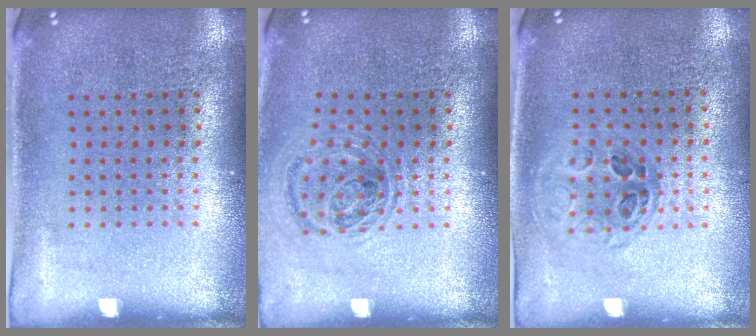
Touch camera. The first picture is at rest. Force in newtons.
{"total": 1.0, "press": 0.9, "slide": 0.2}
{"total": 0.9, "press": 0.9, "slide": 0.2}